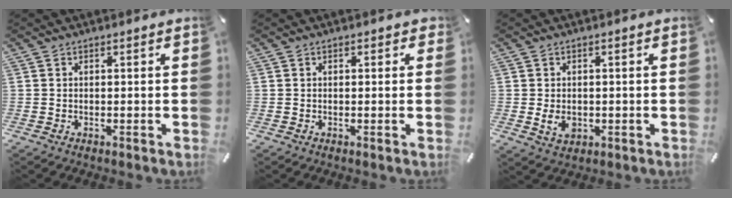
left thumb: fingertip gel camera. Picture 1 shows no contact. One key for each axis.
{"total": 0.9, "fx": 0.0, "fy": 0.6, "fz": 0.6, "tx": -0.003, "ty": 0.002, "tz": -0.004}
{"total": 3.7, "fx": -0.6, "fy": 2.8, "fz": 2.4, "tx": -0.040, "ty": -0.001, "tz": -0.011}